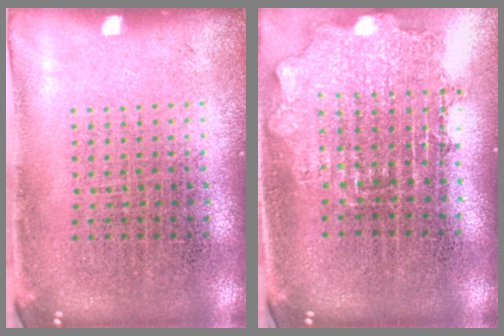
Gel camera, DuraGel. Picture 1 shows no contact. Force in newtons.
{"total": 1.7, "press": 1.4, "slide": 1.0}